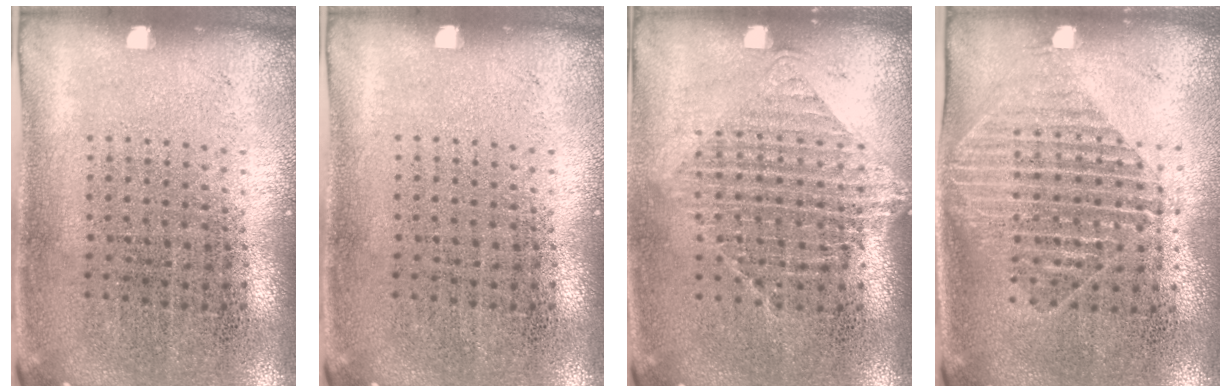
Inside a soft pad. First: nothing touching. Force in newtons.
{"total": 0.0}
{"total": 1.1, "press": 1.0, "slide": 0.5}
{"total": 1.5, "press": 1.3, "slide": 0.8}